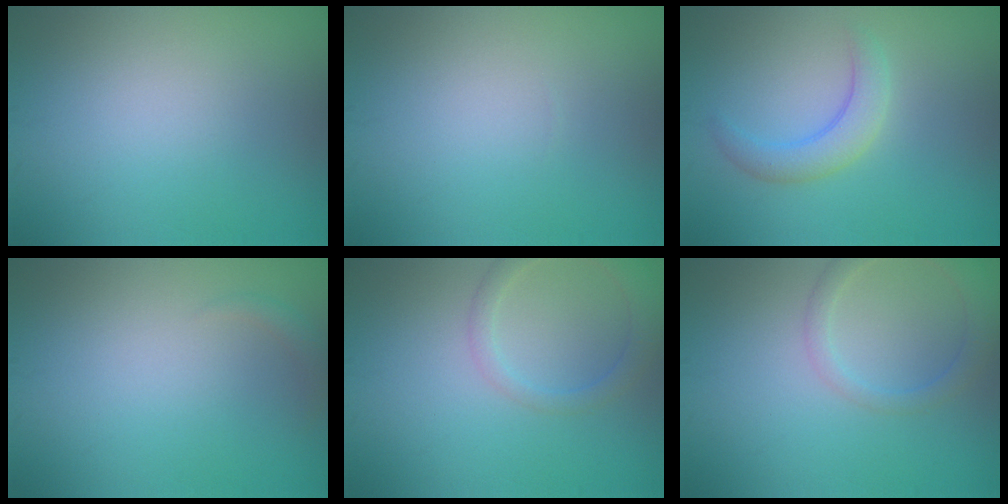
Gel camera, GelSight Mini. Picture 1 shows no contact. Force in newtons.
{"total": 0.0}
{"total": 2.7, "press": 2.7, "slide": 0.2}
{"total": 0.8, "press": 0.8, "slide": 0.0}
{"total": 2.7, "press": 2.7, "slide": 0.1}
{"total": 2.7, "press": 2.7, "slide": 0.1}